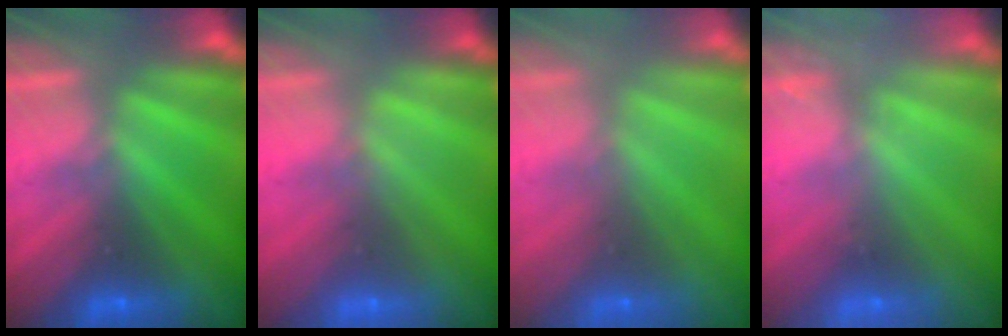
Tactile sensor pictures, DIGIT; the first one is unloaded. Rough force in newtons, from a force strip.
{"total": 1.8}
{"total": 8.9}
{"total": 2.7}